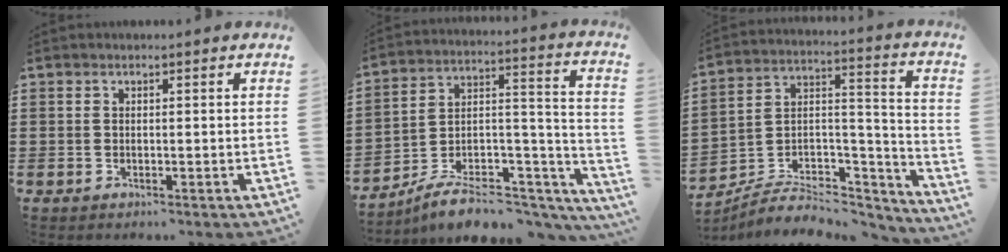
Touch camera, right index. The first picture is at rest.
{"total": 7.3, "force": [-5.4, 3.6, 3.3], "torque": [-0.046, 0.017, -0.095]}
{"total": 6.3, "force": [-4.8, 3.3, 2.3], "torque": [-0.042, 0.006, -0.091]}